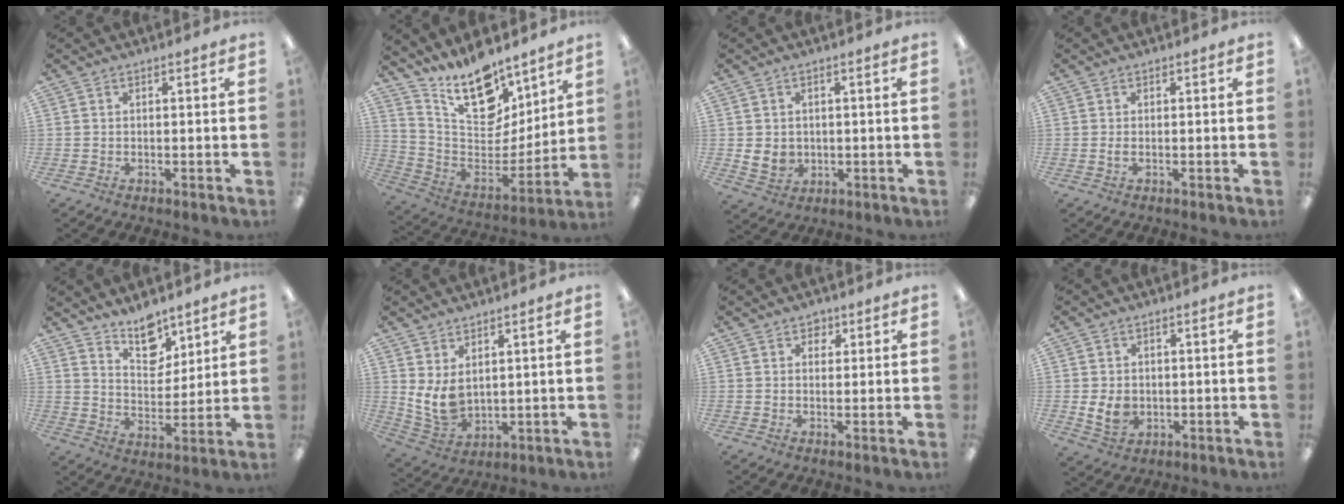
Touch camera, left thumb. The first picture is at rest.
{"total": 18.2, "force": [13.6, 8.9, 8.3], "torque": [-0.145, -0.102, 0.247]}
{"total": 4.6, "force": [0.4, 4.1, 2.0], "torque": [-0.031, -0.004, 0.009]}
{"total": 1.1, "force": [-0.1, 0.5, 1.0], "torque": [-0.019, 0.001, -0.002]}
{"total": 10.2, "force": [8.3, 4.8, 3.4], "torque": [-0.048, -0.056, 0.152]}
{"total": 7.5, "force": [2.8, 4.8, 5.0], "torque": [-0.116, -0.020, 0.053]}
{"total": 2.4, "force": [1.5, 1.8, 0.5], "torque": [0.003, -0.002, 0.024]}
{"total": 5.5, "force": [-0.3, 4.5, 3.3], "torque": [-0.063, -0.004, -0.009]}